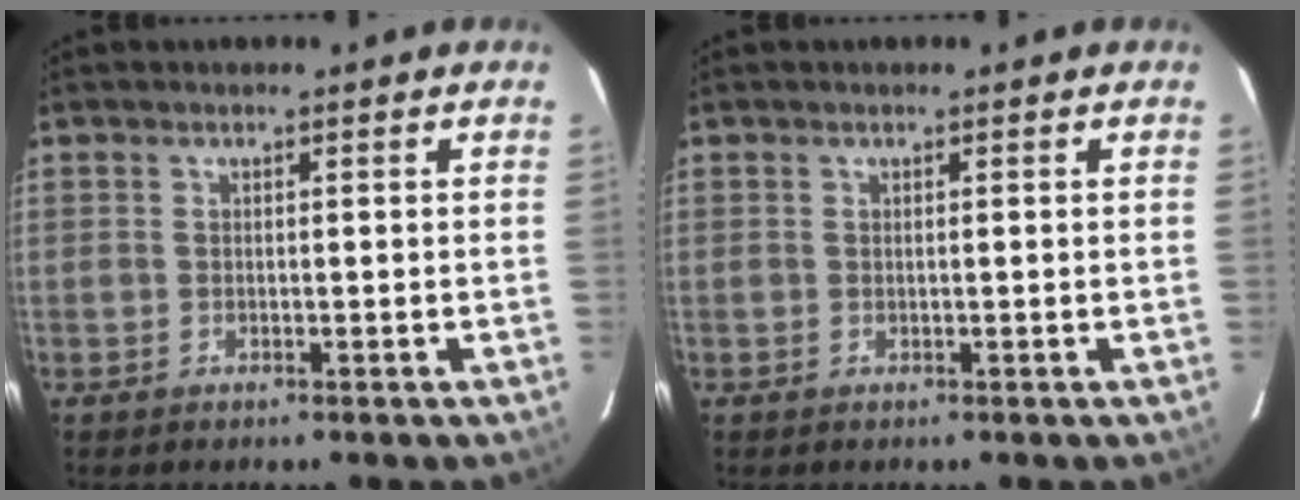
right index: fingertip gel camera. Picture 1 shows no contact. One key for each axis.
{"total": 0.0}